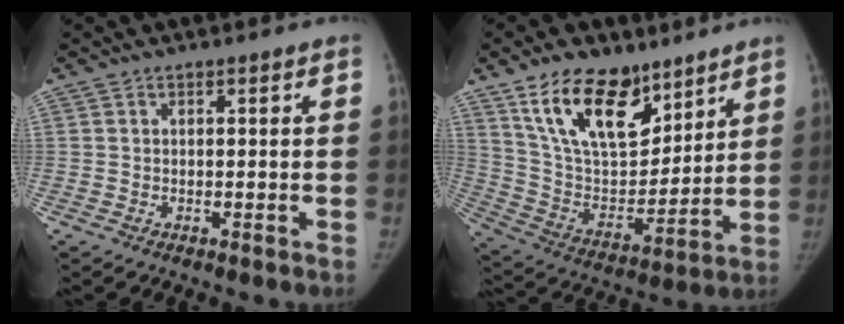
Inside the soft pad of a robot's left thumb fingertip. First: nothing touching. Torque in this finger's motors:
{"motor_torque": [0.40, 0.23, 1.59, -1.18, 0.09]}